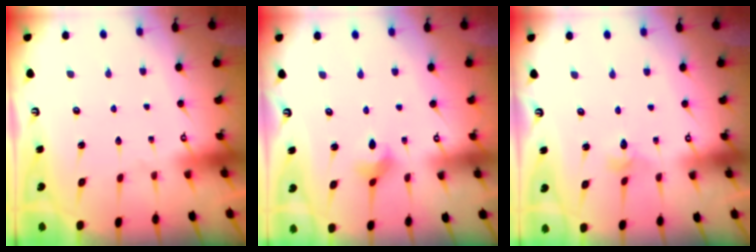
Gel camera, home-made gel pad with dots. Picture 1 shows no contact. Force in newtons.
{"total": 2.8, "press": 2.8, "slide": 0.2}
{"total": 2.2, "press": 2.2, "slide": 0.2}